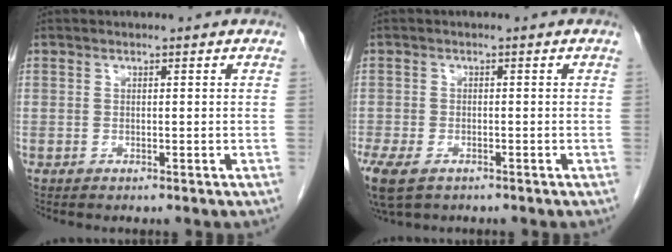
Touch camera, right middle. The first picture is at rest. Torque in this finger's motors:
{"motor_torque": [1.16, -0.98, 0.45, 0.13]}